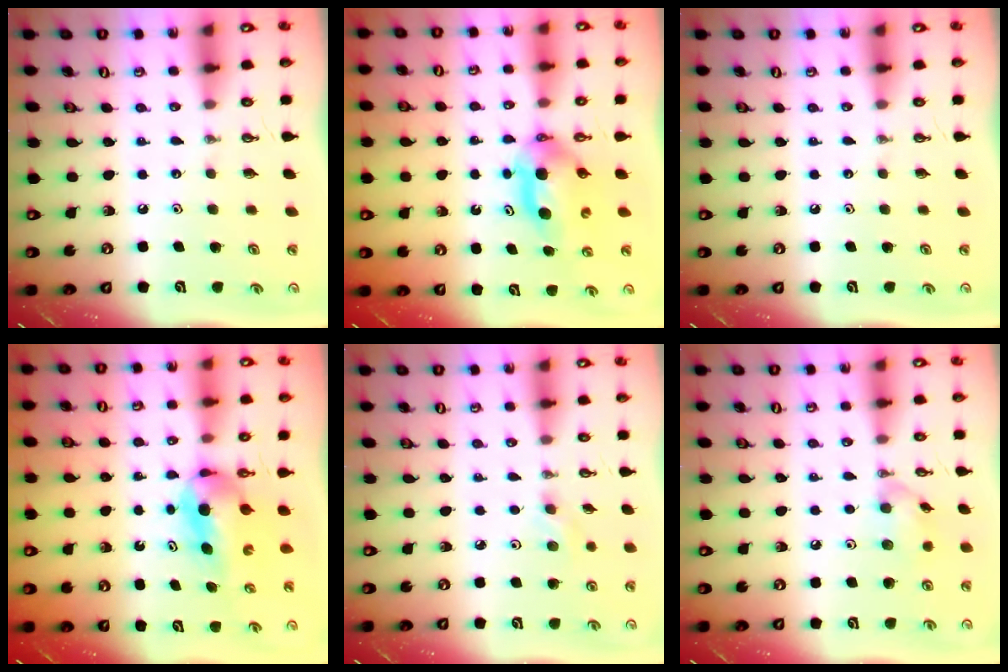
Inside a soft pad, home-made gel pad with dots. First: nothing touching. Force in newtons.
{"total": 5.4, "press": 5.2, "slide": 1.1}
{"total": 0.0}
{"total": 5.9, "press": 4.5, "slide": 3.8}
{"total": 2.1, "press": 2.0, "slide": 0.5}
{"total": 9.0, "press": 9.0, "slide": 0.1}